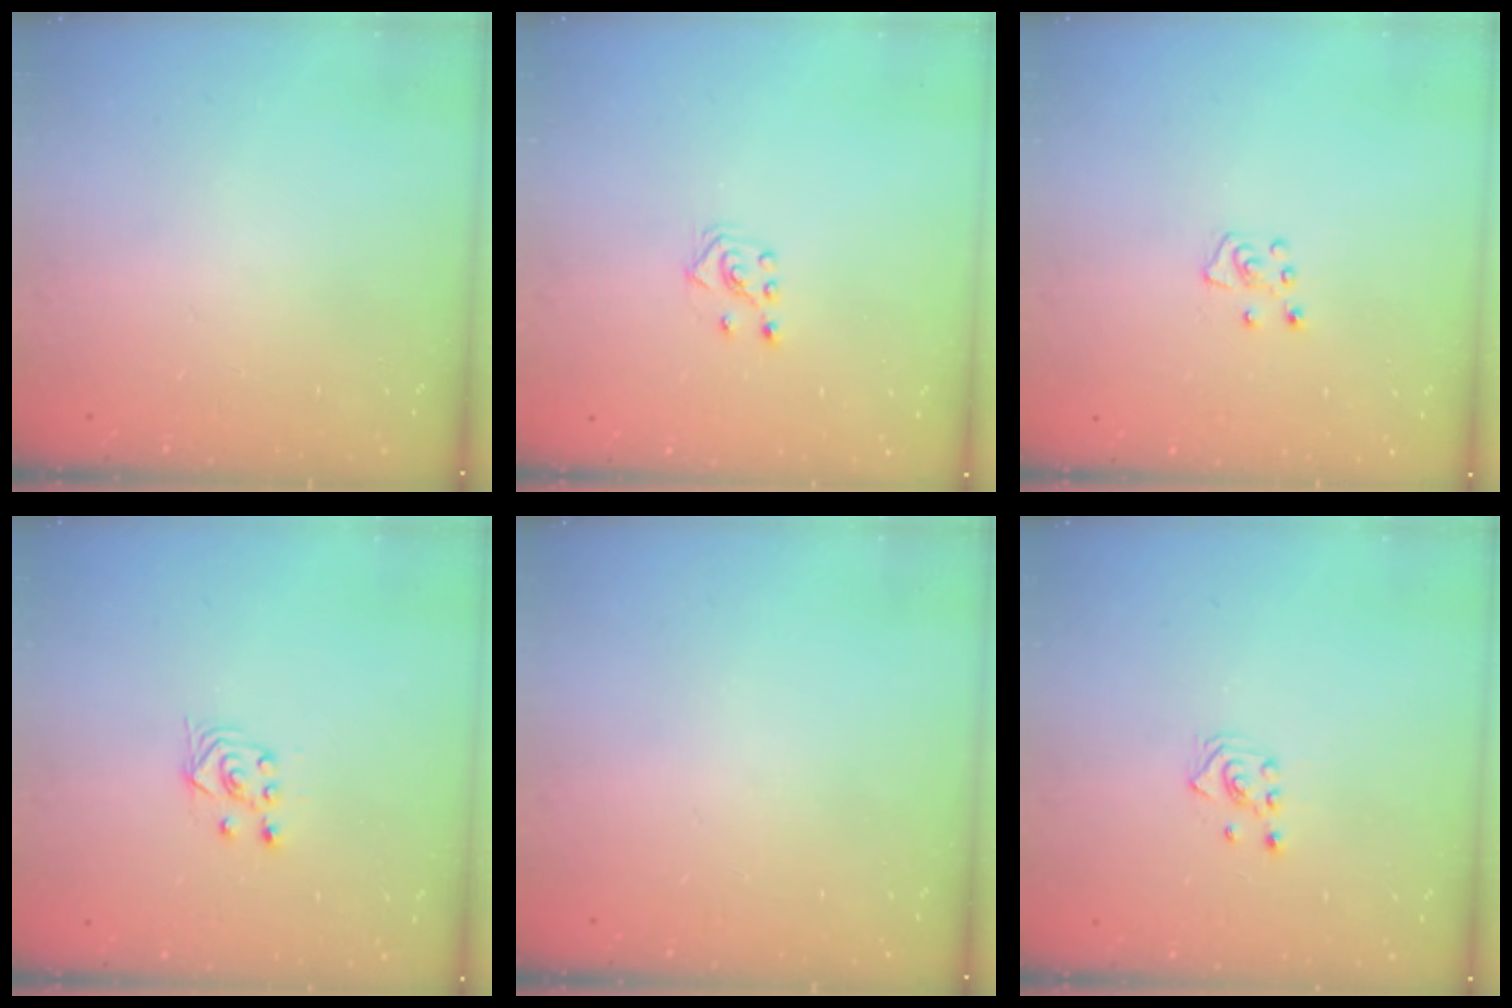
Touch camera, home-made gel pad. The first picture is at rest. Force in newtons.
{"total": 3.5, "press": 3.4, "slide": 0.9}
{"total": 5.0, "press": 5.0, "slide": 0.5}
{"total": 2.9, "press": 2.5, "slide": 1.4}
{"total": 0.0}
{"total": 2.6, "press": 2.4, "slide": 0.9}